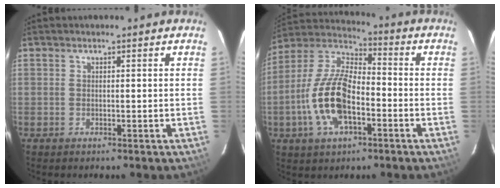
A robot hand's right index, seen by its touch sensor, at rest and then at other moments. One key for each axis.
{"total": 15.6, "fx": -4.8, "fy": 7.2, "fz": 13.0, "tx": -0.275, "ty": 0.002, "tz": -0.092}